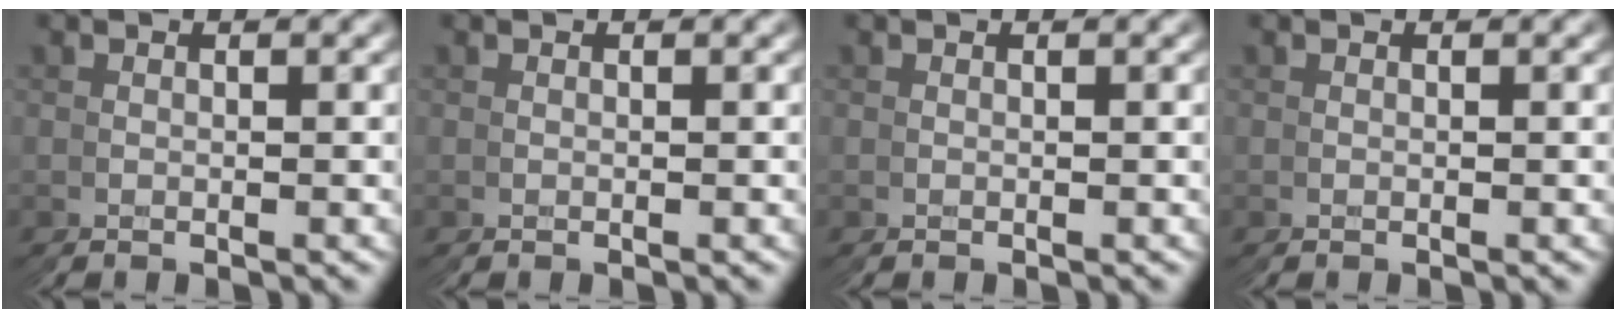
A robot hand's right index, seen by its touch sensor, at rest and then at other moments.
{"total": 0.0}
{"total": 0.0}
{"total": 0.0}